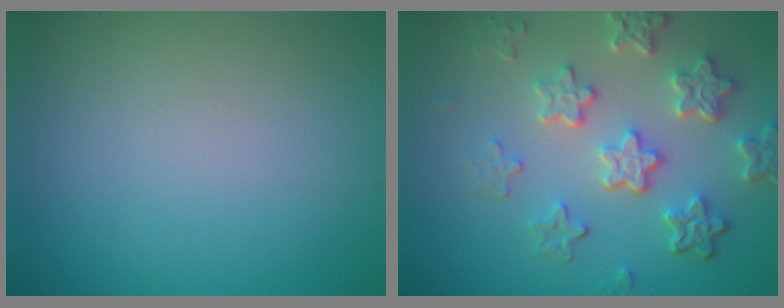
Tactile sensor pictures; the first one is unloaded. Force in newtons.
{"total": 6.0, "press": 4.5, "slide": 4.0}